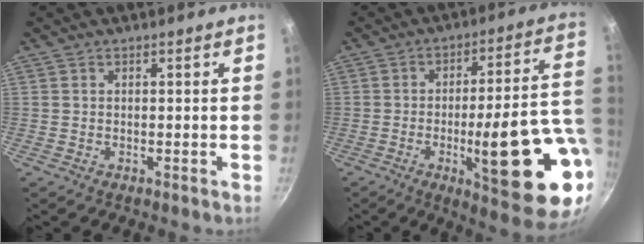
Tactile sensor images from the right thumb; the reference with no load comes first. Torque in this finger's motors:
{"motor_torque": [2.06, 2.95, 2.27, -0.41, 0.50]}